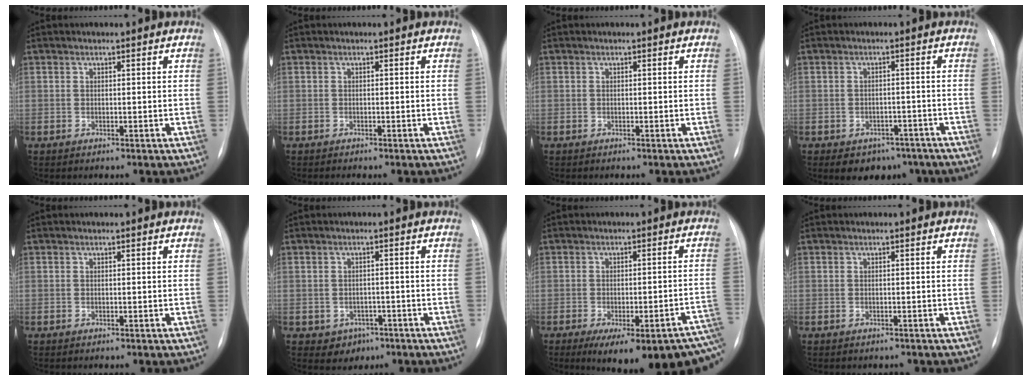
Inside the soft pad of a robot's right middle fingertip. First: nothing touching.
{"total": 1.3, "force": [-1.1, 0.2, 0.7], "torque": [-0.010, -0.004, -0.009]}
{"total": 0.0}
{"total": 6.5, "force": [-4.6, 4.2, 1.9], "torque": [-0.016, 0.015, -0.052]}
{"total": 0.0}
{"total": 3.3, "force": [-1.5, 2.8, 0.7], "torque": [-0.008, 0.009, -0.008]}
{"total": 19.7, "force": [-14.4, 4.0, 12.8], "torque": [-0.099, 0.000, -0.168]}
{"total": 1.1, "force": [-0.9, 0.5, 0.1], "torque": [-0.006, -0.001, -0.010]}